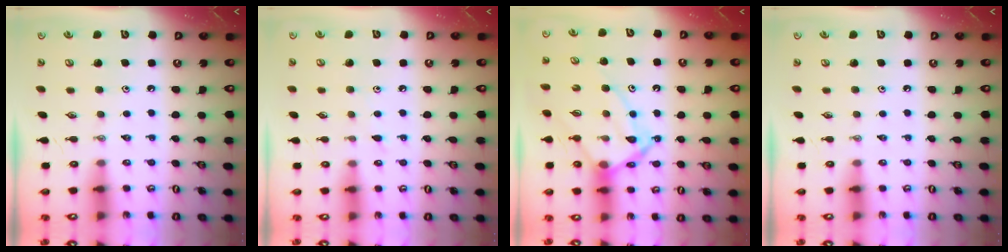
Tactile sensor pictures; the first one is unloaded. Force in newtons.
{"total": 3.7, "press": 3.7, "slide": 0.4}
{"total": 12.2, "press": 12.2, "slide": 0.7}
{"total": 0.0}